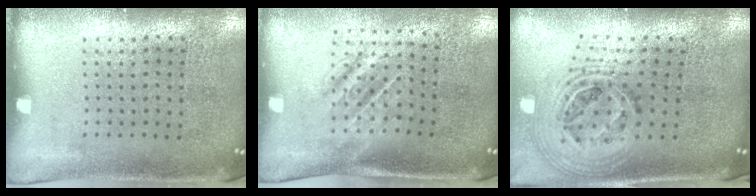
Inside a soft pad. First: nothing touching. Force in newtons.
{"total": 1.6, "press": 1.2, "slide": 1.0}
{"total": 2.0, "press": 1.6, "slide": 1.3}